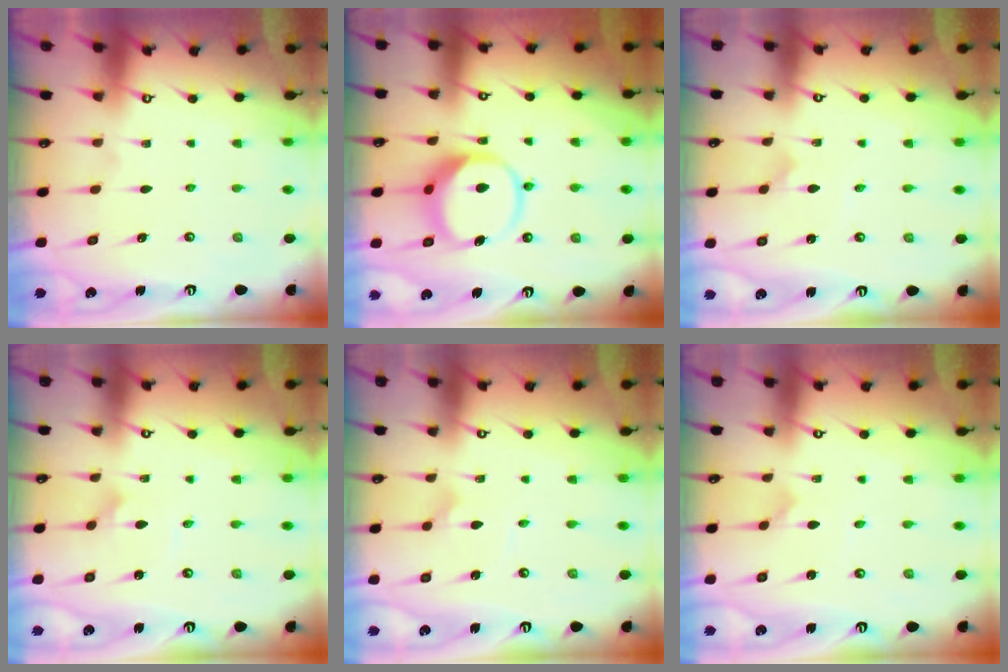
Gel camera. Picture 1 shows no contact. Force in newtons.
{"total": 11.6, "press": 11.5, "slide": 1.5}
{"total": 1.3, "press": 1.3, "slide": 0.2}
{"total": 1.3, "press": 1.3, "slide": 0.0}
{"total": 2.3, "press": 2.3, "slide": 0.1}
{"total": 0.0}